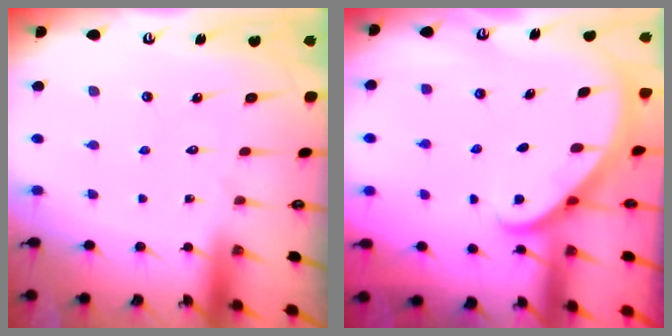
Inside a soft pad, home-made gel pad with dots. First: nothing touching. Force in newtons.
{"total": 2.8, "press": 2.8, "slide": 0.2}